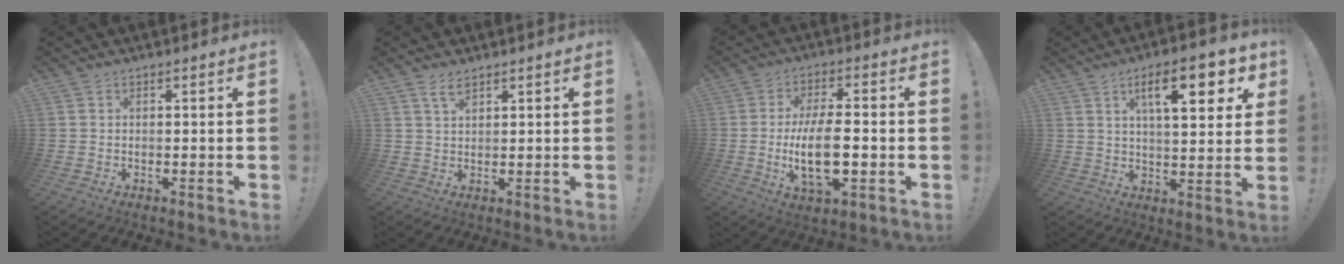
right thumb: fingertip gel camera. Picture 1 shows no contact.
{"total": 3.5, "force": [2.4, 1.3, 2.3], "torque": [-0.033, -0.012, 0.040]}
{"total": 13.9, "force": [-2.3, 5.3, 12.7], "torque": [-0.241, -0.007, -0.045]}
{"total": 15.3, "force": [6.6, 4.8, 12.9], "torque": [-0.191, -0.014, 0.096]}